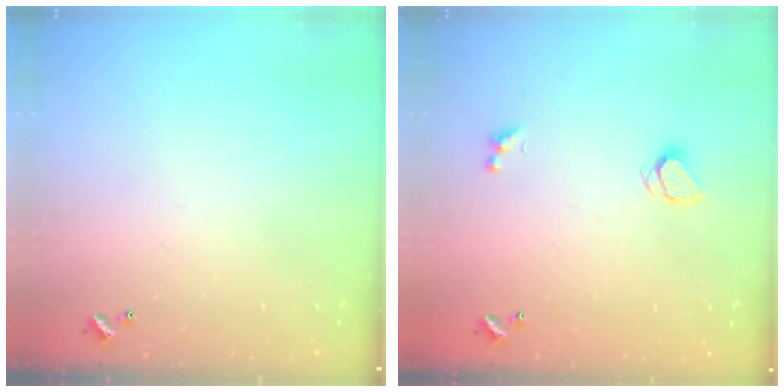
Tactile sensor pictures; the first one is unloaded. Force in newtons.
{"total": 1.9, "press": 1.8, "slide": 0.4}